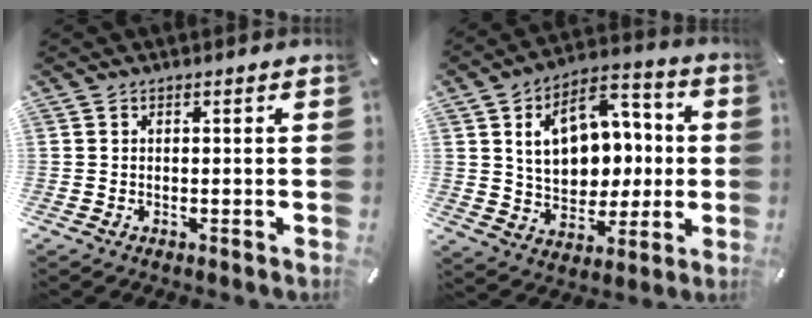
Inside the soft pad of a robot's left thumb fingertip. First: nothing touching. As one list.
[{"total": 15.9, "force": [2.8, 12.3, 9.7], "torque": [-0.151, -0.005, 0.058]}]